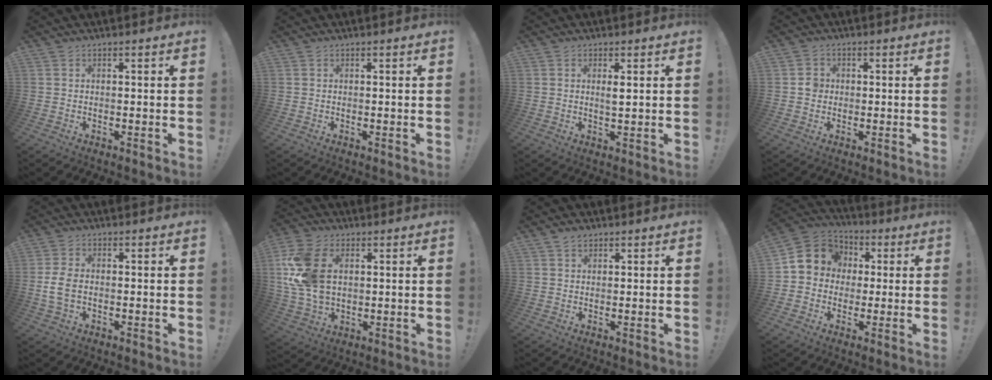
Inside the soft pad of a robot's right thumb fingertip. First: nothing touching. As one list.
[{"total": 0.0}, {"total": 2.2, "force": [0.8, 0.4, 2.0], "torque": [-0.026, -0.008, 0.010]}, {"total": 3.0, "force": [-0.4, 2.8, 0.9], "torque": [-0.003, 0.004, -0.011]}, {"total": 5.0, "force": [-0.7, 3.2, 3.8], "torque": [-0.082, 0.005, -0.012]}, {"total": 17.0, "force": [3.5, 11.5, 12.1], "torque": [-0.252, -0.007, 0.066]}, {"total": 2.0, "force": [1.4, 1.2, 0.8], "torque": [-0.007, -0.005, 0.025]}, {"total": 10.2, "force": [1.5, 9.3, 3.9], "torque": [-0.056, 0.006, 0.037]}]